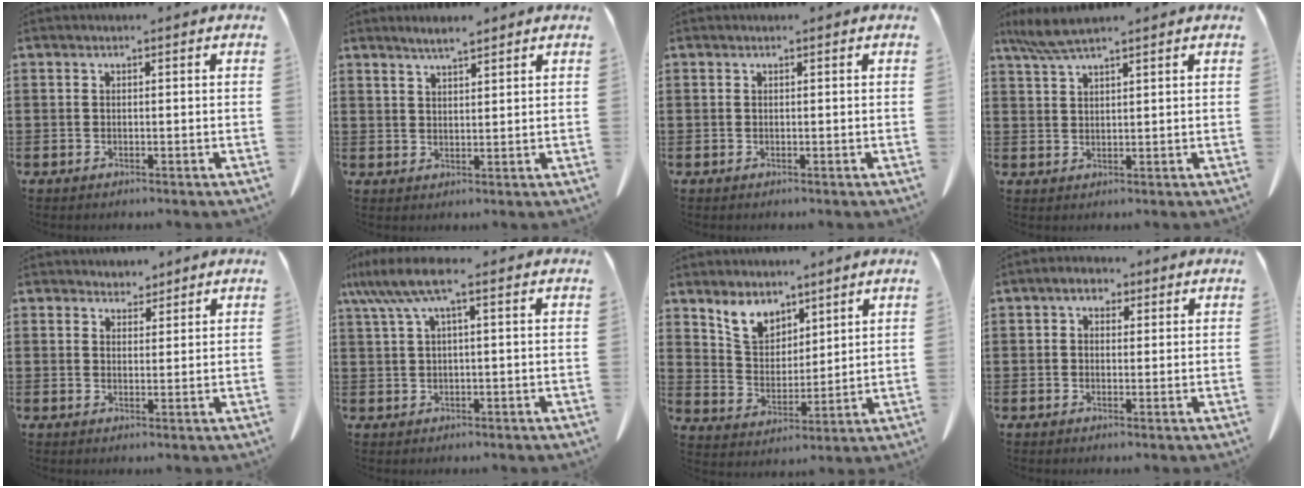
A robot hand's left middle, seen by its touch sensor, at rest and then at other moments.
{"total": 2.8, "force": [2.5, 0.1, 1.3], "torque": [-0.031, -0.001, 0.046]}
{"total": 0.0}
{"total": 4.8, "force": [3.8, 0.2, 2.9], "torque": [-0.065, -0.006, 0.071]}
{"total": 2.7, "force": [2.5, 0.8, -0.2], "torque": [-0.004, -0.001, 0.050]}
{"total": 6.9, "force": [2.4, 0.8, 6.4], "torque": [-0.156, -0.014, 0.034]}
{"total": 6.4, "force": [5.1, 3.4, 1.7], "torque": [-0.057, -0.008, 0.098]}
{"total": 3.0, "force": [1.8, 1.7, 1.8], "torque": [-0.034, 0.009, 0.029]}